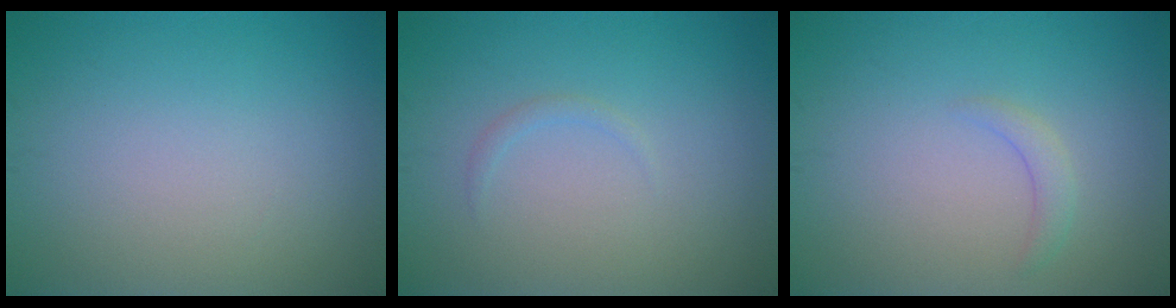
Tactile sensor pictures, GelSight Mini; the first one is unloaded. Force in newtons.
{"total": 0.7, "press": 0.7, "slide": 0.1}
{"total": 1.2, "press": 1.2, "slide": 0.2}